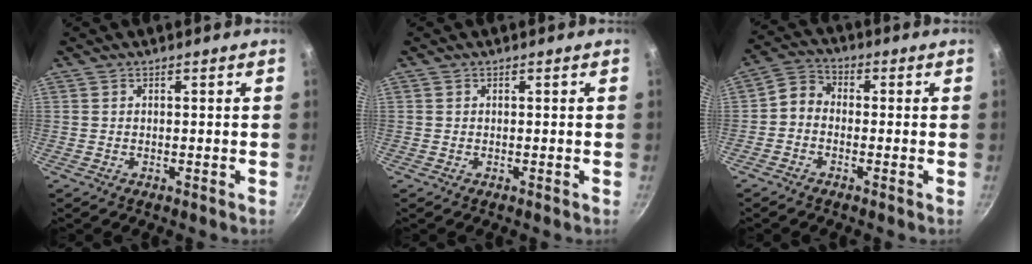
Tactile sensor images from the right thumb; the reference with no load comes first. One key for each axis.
{"total": 0.0}
{"total": 4.2, "fx": -1.4, "fy": 3.3, "fz": 2.3, "tx": -0.039, "ty": 0.026, "tz": -0.044}